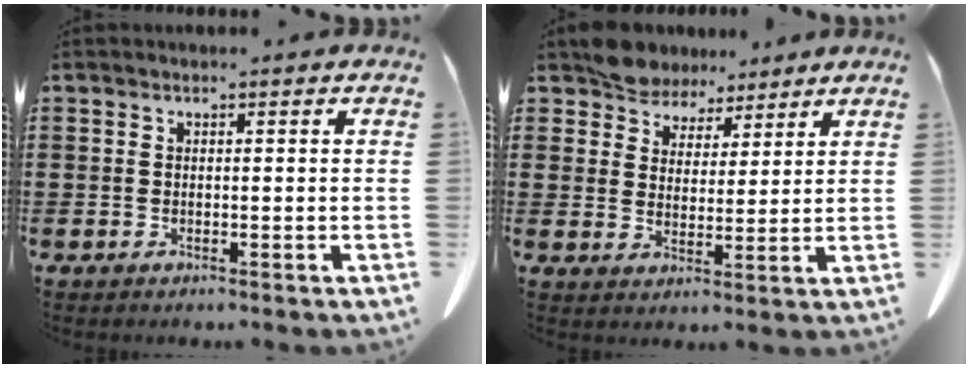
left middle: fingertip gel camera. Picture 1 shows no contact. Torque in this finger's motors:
{"motor_torque": [2.14, 0.00, 0.17, 0.05]}